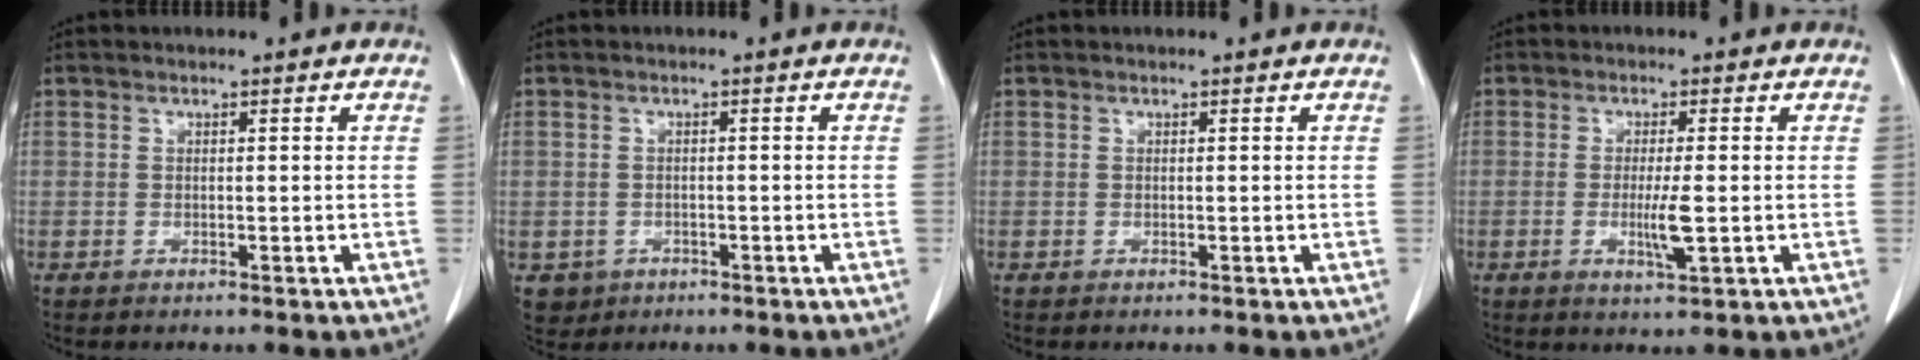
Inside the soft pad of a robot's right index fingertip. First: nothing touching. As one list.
[{"total": 3.1, "force": [-1.2, 2.9, 0.4], "torque": [-0.003, 0.007, -0.014]}, {"total": 0.0}, {"total": 4.1, "force": [-0.6, 0.2, 4.0], "torque": [-0.075, -0.008, -0.008]}]